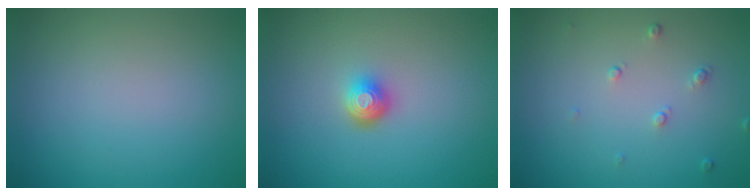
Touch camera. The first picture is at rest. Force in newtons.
{"total": 2.1, "press": 1.5, "slide": 1.5}
{"total": 0.9, "press": 0.6, "slide": 0.7}